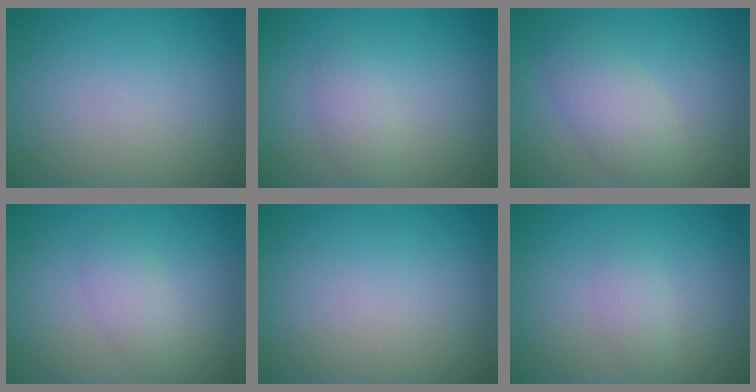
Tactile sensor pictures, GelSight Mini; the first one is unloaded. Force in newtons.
{"total": 1.7, "press": 1.7, "slide": 0.0}
{"total": 3.6, "press": 3.5, "slide": 0.2}
{"total": 2.1, "press": 2.1, "slide": 0.1}
{"total": 0.0}
{"total": 1.4, "press": 1.4, "slide": 0.1}